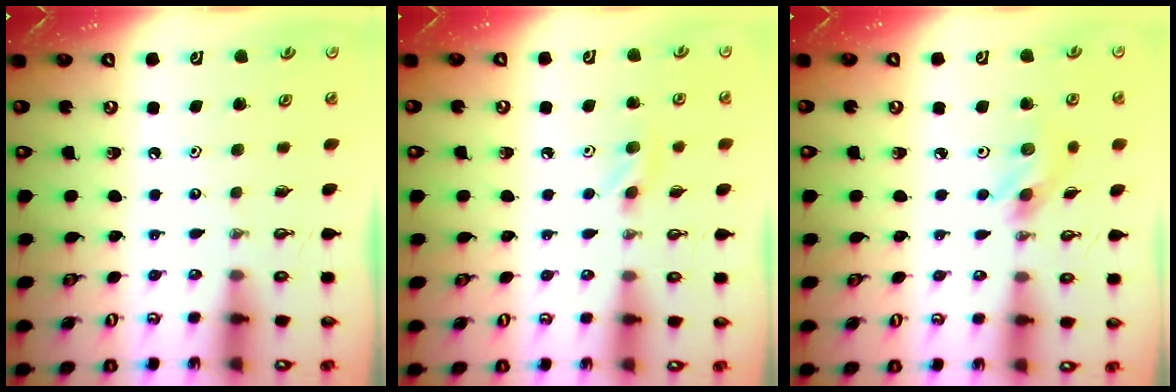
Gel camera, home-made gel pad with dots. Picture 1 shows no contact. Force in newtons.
{"total": 5.7, "press": 5.4, "slide": 1.7}
{"total": 5.4, "press": 5.4, "slide": 0.7}